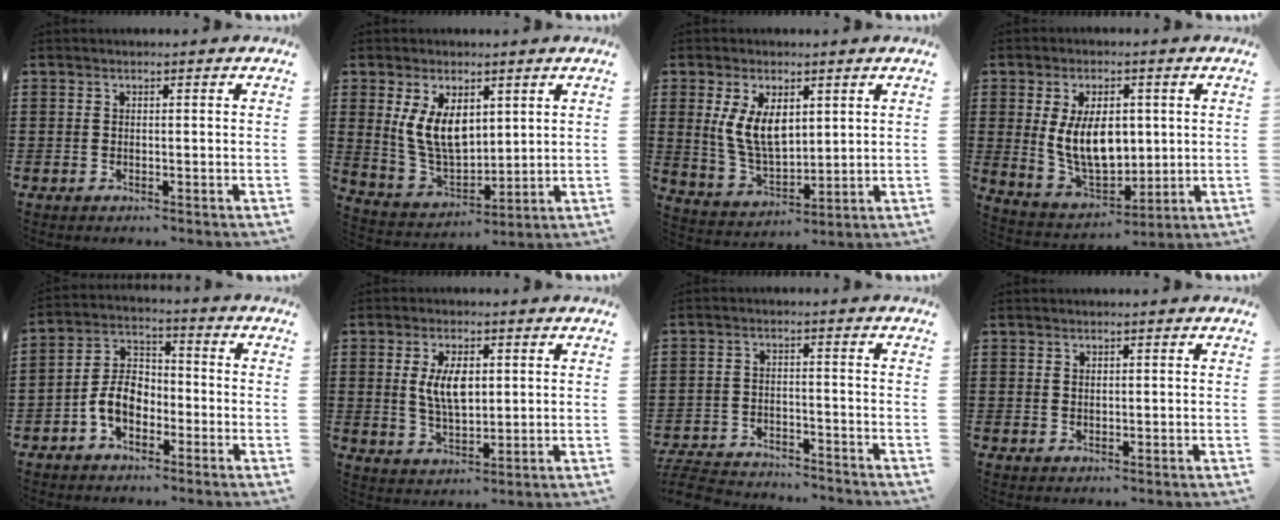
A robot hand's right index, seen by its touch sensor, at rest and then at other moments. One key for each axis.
{"total": 8.4, "fx": 3.2, "fy": 5.1, "fz": 5.9, "tx": -0.147, "ty": -0.005, "tz": 0.058}
{"total": 7.9, "fx": 2.4, "fy": 4.4, "fz": 6.1, "tx": -0.140, "ty": 0.005, "tz": 0.043}
{"total": 10.0, "fx": 1.5, "fy": 6.0, "fz": 7.8, "tx": -0.151, "ty": 0.001, "tz": 0.022}
{"total": 6.3, "fx": -2.5, "fy": 4.3, "fz": 3.9, "tx": -0.099, "ty": 0.009, "tz": -0.055}
{"total": 6.5, "fx": 1.2, "fy": 3.1, "fz": 5.6, "tx": -0.114, "ty": 0.002, "tz": 0.017}
{"total": 5.0, "fx": -4.9, "fy": 0.6, "fz": 0.6, "tx": -0.029, "ty": -0.002, "tz": -0.104}
{"total": 0.9, "fx": 0.7, "fy": 0.6, "fz": 0.2, "tx": -0.004, "ty": 0.002, "tz": 0.015}